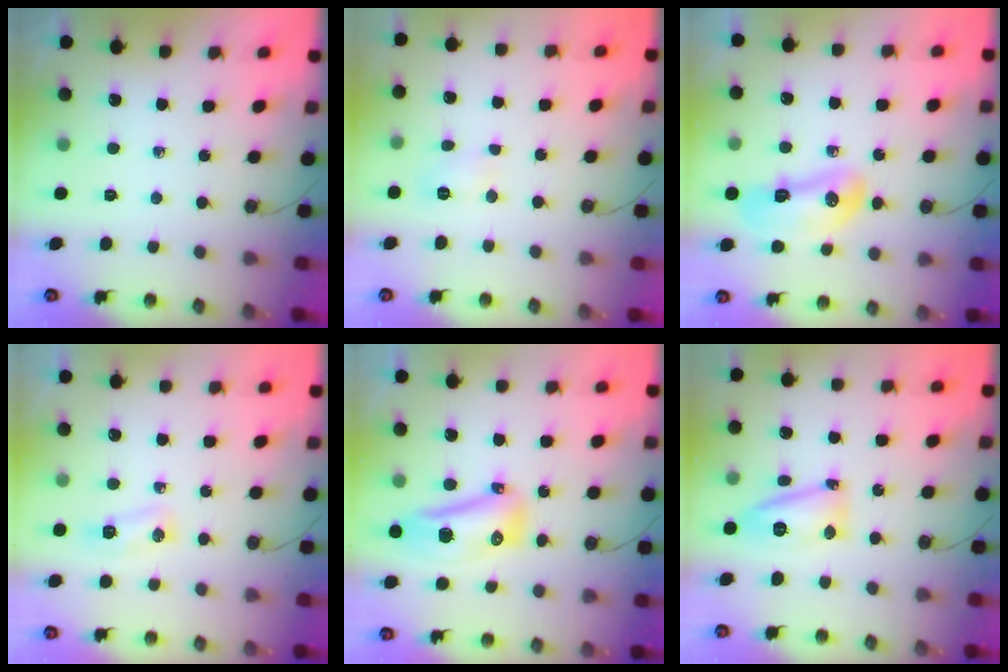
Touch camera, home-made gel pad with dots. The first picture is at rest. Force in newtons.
{"total": 4.8, "press": 4.8, "slide": 0.5}
{"total": 14.8, "press": 12.2, "slide": 8.4}
{"total": 4.6, "press": 4.6, "slide": 0.7}
{"total": 12.6, "press": 12.5, "slide": 1.5}
{"total": 12.6, "press": 12.5, "slide": 1.5}